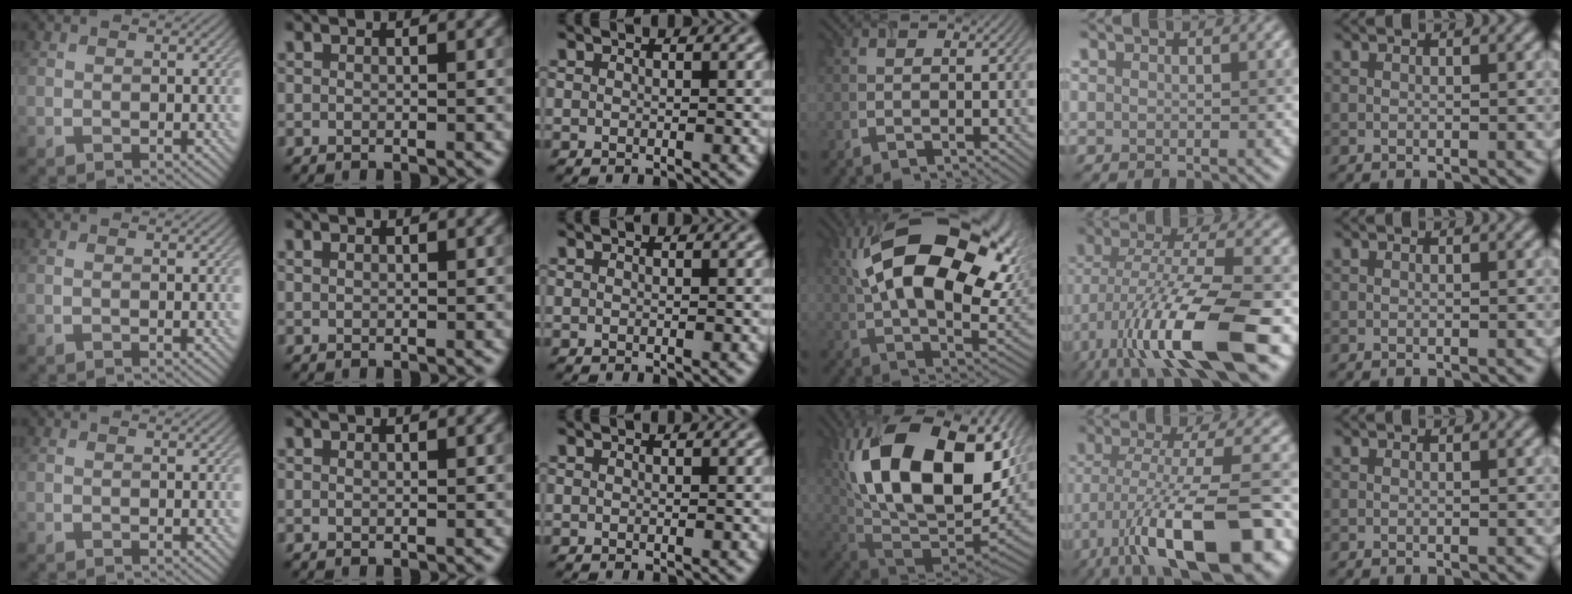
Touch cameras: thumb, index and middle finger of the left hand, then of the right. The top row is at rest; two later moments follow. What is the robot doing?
{"motion": "extract", "object": "airpods case & airpods"}